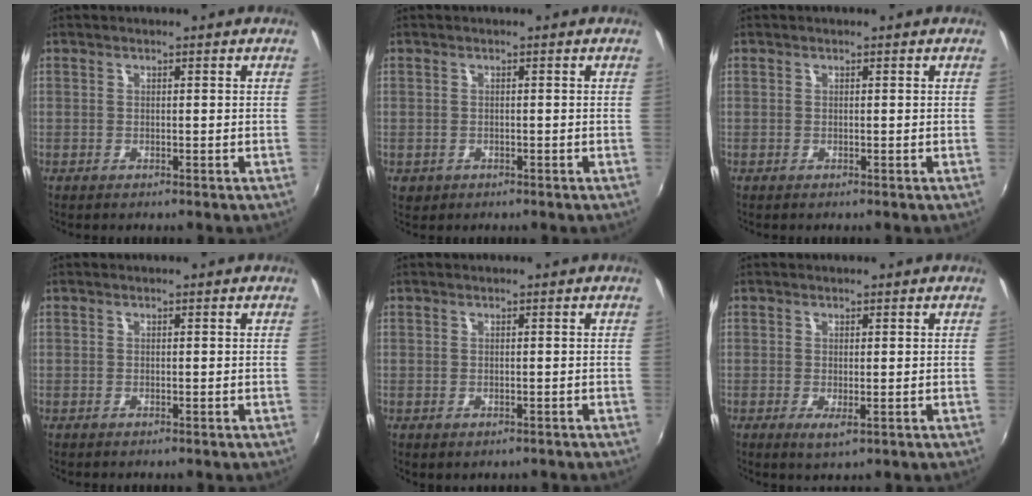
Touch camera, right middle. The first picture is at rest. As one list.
[{"total": 1.8, "force": [-0.6, 1.6, 0.7], "torque": [-0.016, -0.002, -0.006]}, {"total": 0.0}, {"total": 0.0}, {"total": 0.7, "force": [-0.3, 0.5, 0.5], "torque": [-0.009, -0.001, -0.001]}, {"total": 2.1, "force": [-0.2, 0.5, 2.0], "torque": [-0.036, -0.008, -0.002]}]